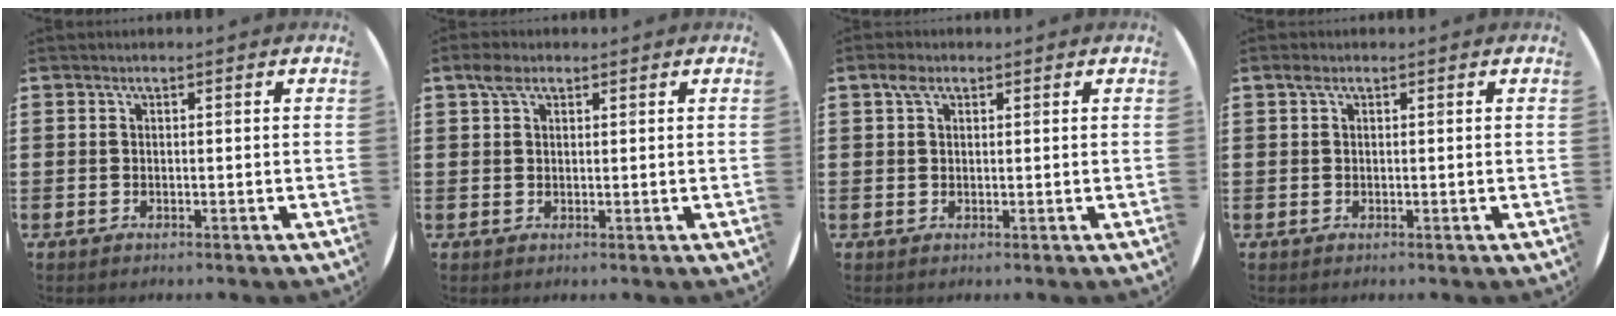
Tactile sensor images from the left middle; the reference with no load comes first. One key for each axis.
{"total": 2.3, "fx": 1.5, "fy": 1.2, "fz": 1.1, "tx": -0.017, "ty": 0.003, "tz": 0.027}
{"total": 1.9, "fx": 1.1, "fy": 1.1, "fz": 1.1, "tx": -0.017, "ty": 0.002, "tz": 0.019}
{"total": 0.7, "fx": 0.4, "fy": 0.4, "fz": 0.4, "tx": -0.002, "ty": 0.002, "tz": 0.006}